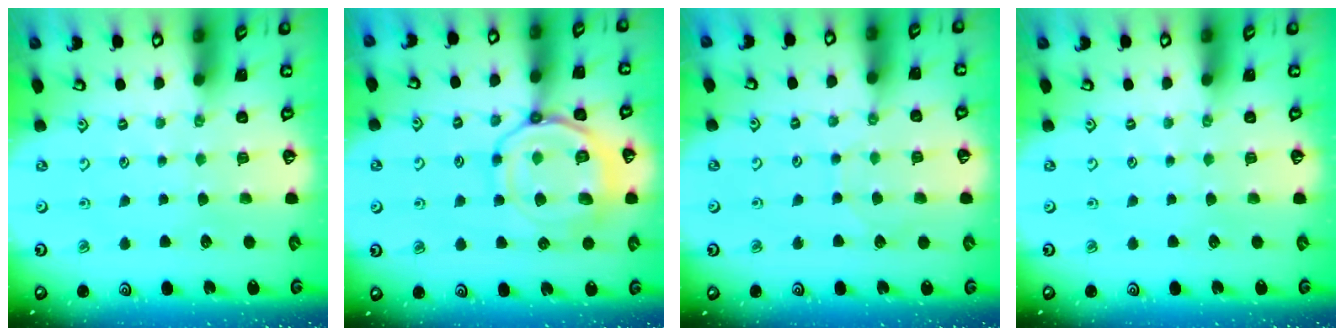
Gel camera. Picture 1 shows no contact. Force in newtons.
{"total": 14.9, "press": 14.8, "slide": 1.6}
{"total": 5.4, "press": 5.4, "slide": 0.6}
{"total": 0.0}